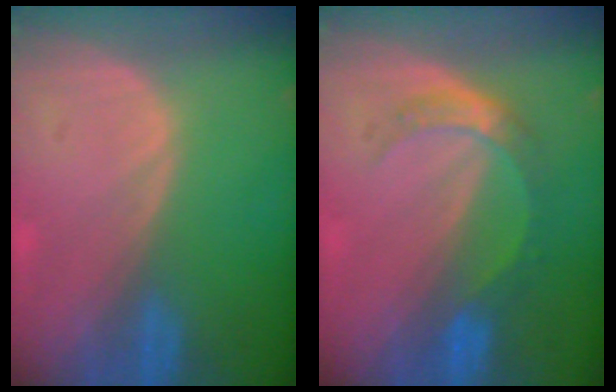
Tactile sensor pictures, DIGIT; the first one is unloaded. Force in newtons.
{"total": 5.4, "press": 4.9, "slide": 2.2}